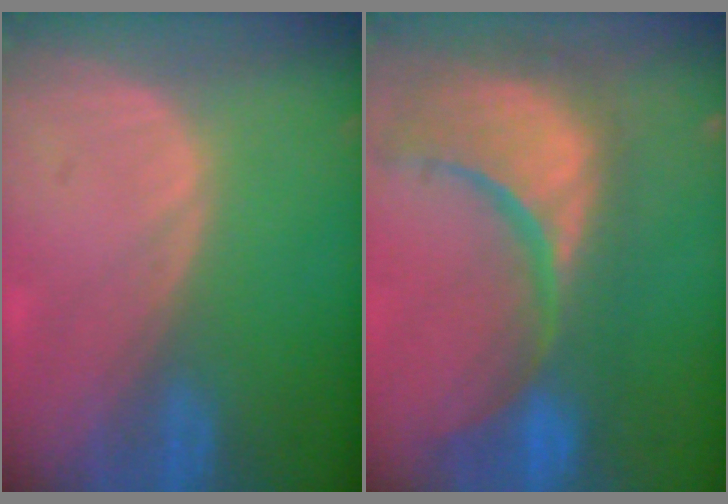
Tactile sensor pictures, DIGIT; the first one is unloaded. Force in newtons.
{"total": 15.3, "press": 12.2, "slide": 9.3}